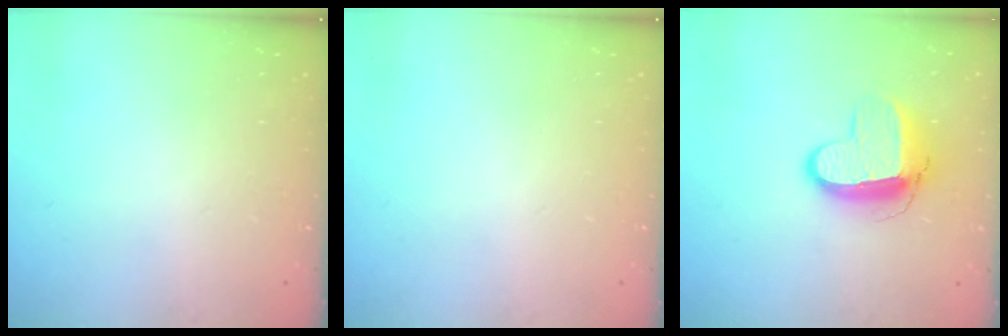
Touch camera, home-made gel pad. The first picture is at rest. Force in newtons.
{"total": 0.0}
{"total": 11.1, "press": 11.0, "slide": 0.9}